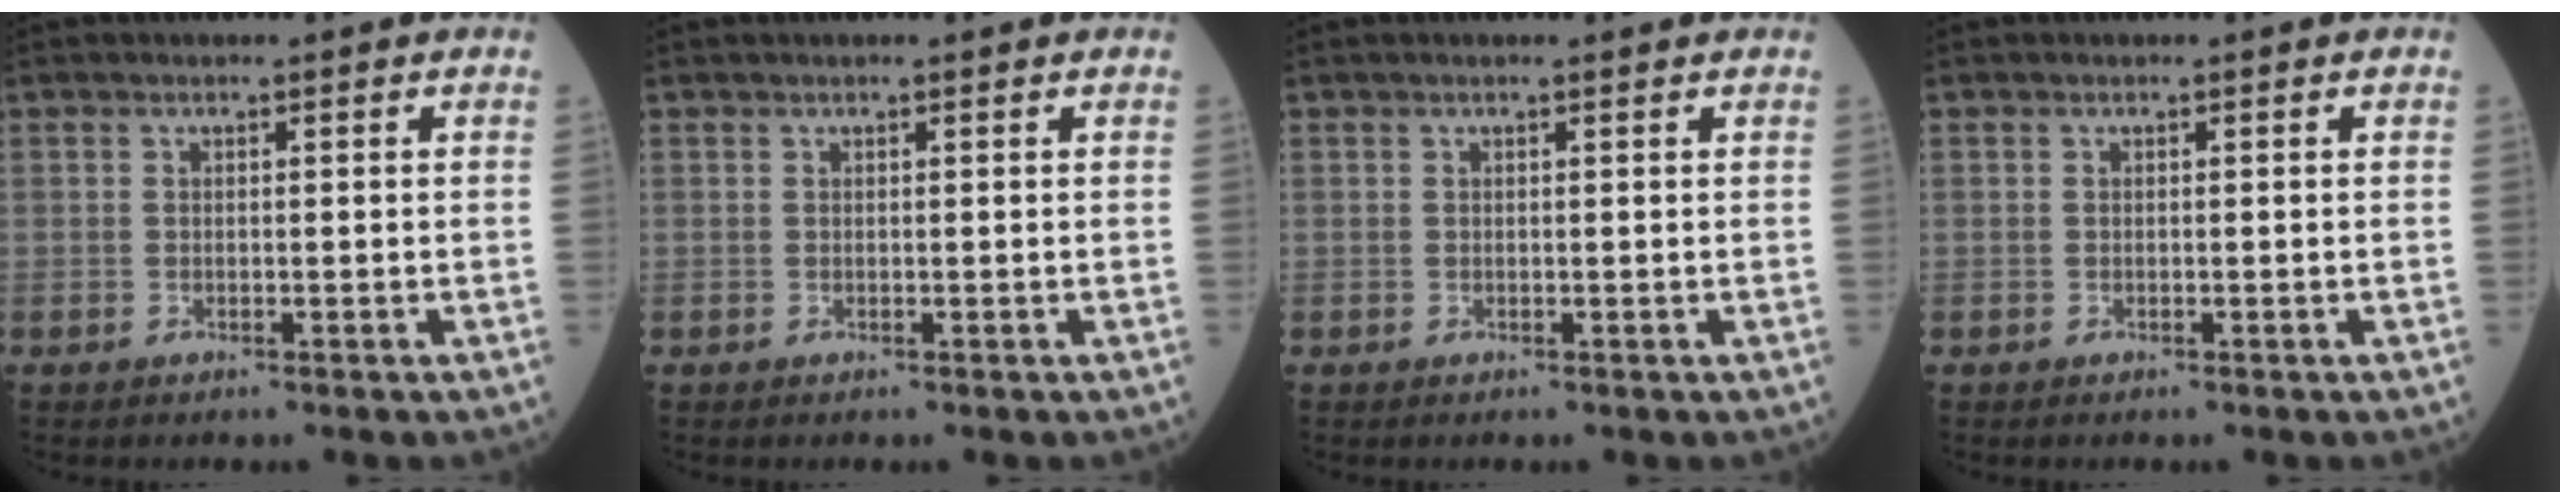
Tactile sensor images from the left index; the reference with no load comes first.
{"total": 1.0, "force": [0.9, 0.1, 0.5], "torque": [-0.008, 0.013, 0.015]}
{"total": 1.2, "force": [1.0, -0.1, 0.6], "torque": [-0.011, 0.009, 0.017]}
{"total": 0.0}